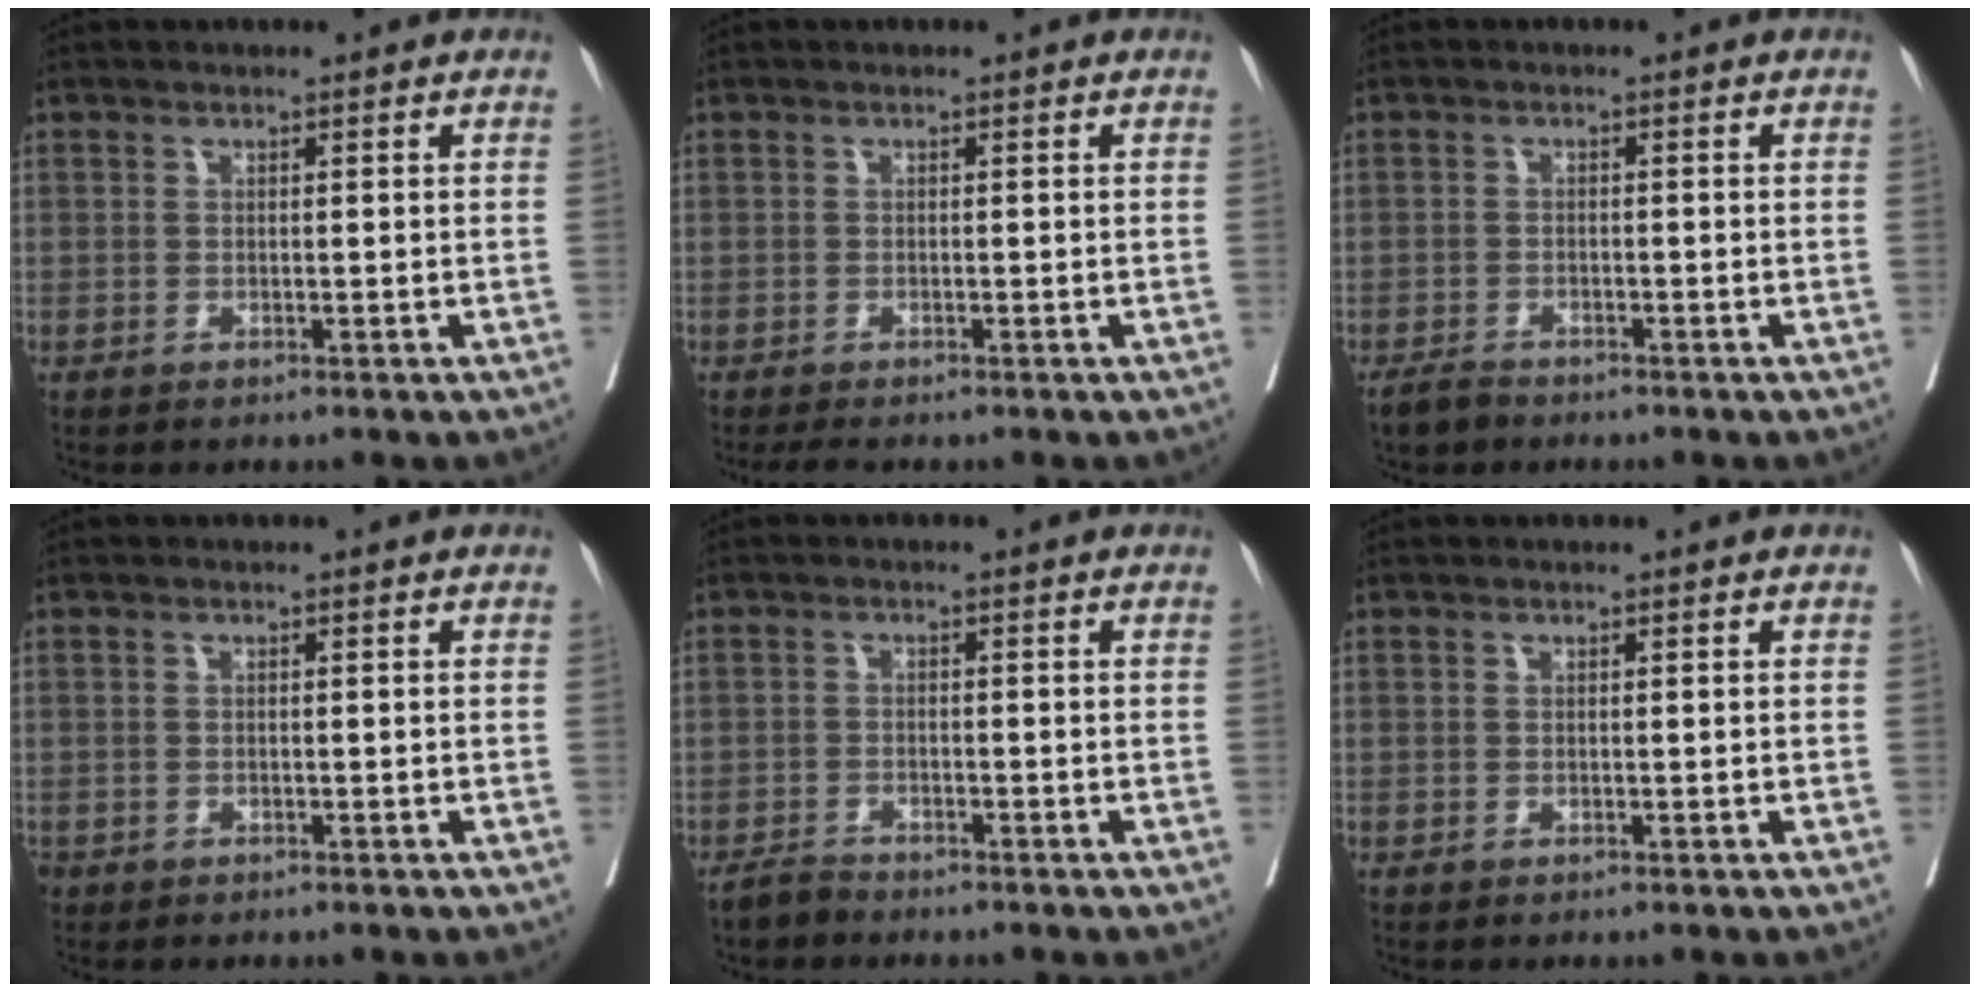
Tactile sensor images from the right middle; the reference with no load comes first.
{"total": 2.1, "force": [-1.8, 0.4, 1.0], "torque": [-0.016, -0.006, -0.026]}
{"total": 2.4, "force": [-2.0, 0.9, 0.7], "torque": [-0.017, -0.002, -0.033]}
{"total": 1.1, "force": [-0.7, 0.8, 0.2], "torque": [-0.008, 0.001, -0.012]}
{"total": 1.9, "force": [-1.8, 0.5, 0.2], "torque": [-0.005, -0.002, -0.033]}
{"total": 0.0}